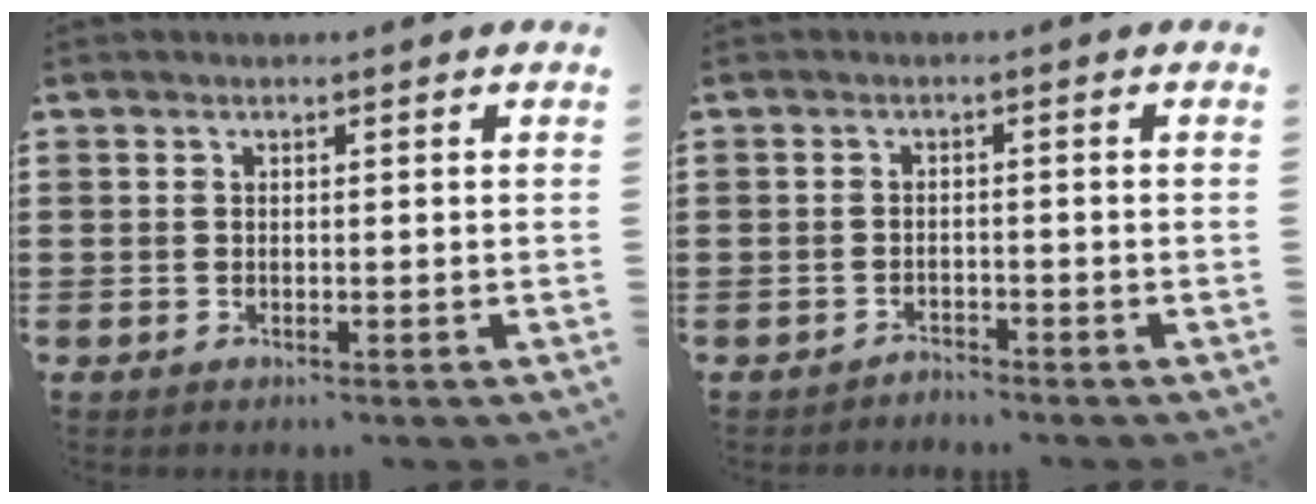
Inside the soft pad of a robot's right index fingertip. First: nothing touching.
{"total": 1.7, "force": [-1.6, 0.2, -0.1], "torque": [-0.003, 0.003, -0.037]}